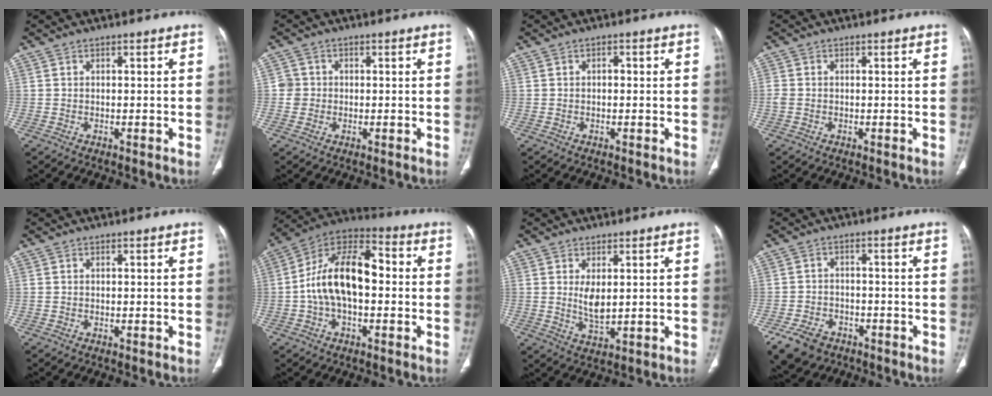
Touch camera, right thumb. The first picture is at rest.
{"total": 2.7, "force": [-0.1, 2.7, 0.3], "torque": [0.016, 0.009, -0.005]}
{"total": 0.9, "force": [0.0, 0.5, 0.8], "torque": [-0.010, -0.001, -0.002]}
{"total": 1.5, "force": [-0.2, 1.2, 0.8], "torque": [-0.023, 0.000, -0.004]}
{"total": 0.0}
{"total": 16.1, "force": [-0.6, 9.0, 13.3], "torque": [-0.226, 0.045, -0.021]}
{"total": 4.3, "force": [1.0, 1.8, 3.8], "torque": [-0.063, -0.023, 0.026]}
{"total": 8.4, "force": [-5.2, 5.5, 3.4], "torque": [-0.066, 0.023, -0.082]}